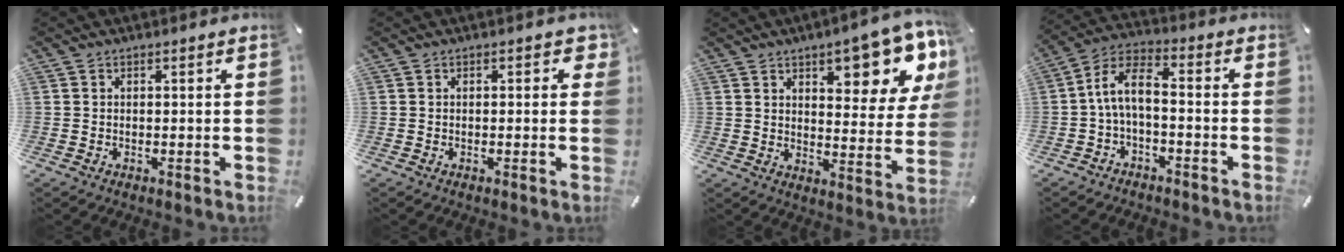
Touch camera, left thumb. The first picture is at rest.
{"total": 1.6, "force": [0.2, 1.0, 1.2], "torque": [-0.008, 0.000, -0.002]}
{"total": 14.4, "force": [8.9, 5.5, 9.9], "torque": [-0.121, -0.055, 0.145]}
{"total": 8.0, "force": [-1.5, 3.8, 6.9], "torque": [-0.149, 0.006, -0.031]}